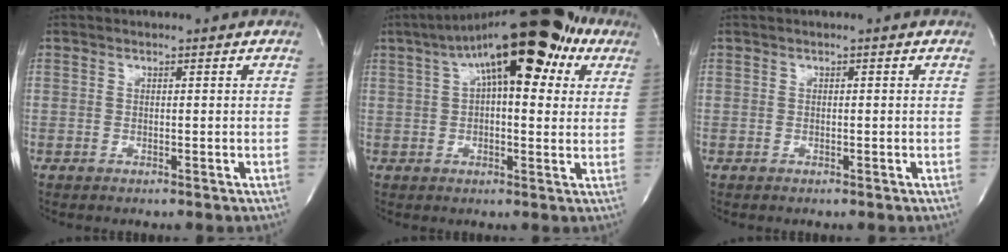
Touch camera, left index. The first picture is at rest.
{"total": 19.7, "force": [9.1, 6.7, 16.1], "torque": [-0.272, 0.059, 0.133]}
{"total": 0.0}